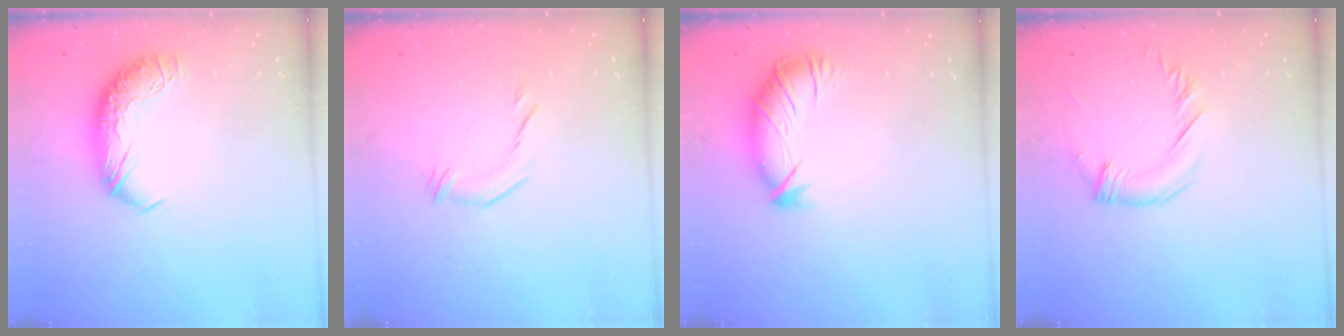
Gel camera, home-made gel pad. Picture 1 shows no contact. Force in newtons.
{"total": 4.7, "press": 4.6, "slide": 1.0}
{"total": 2.7, "press": 2.0, "slide": 1.8}
{"total": 2.1, "press": 1.8, "slide": 1.0}